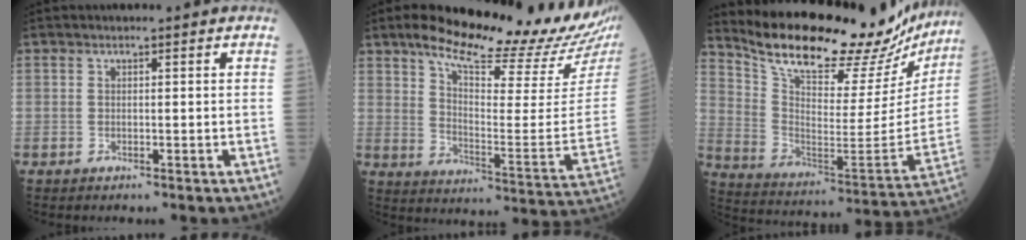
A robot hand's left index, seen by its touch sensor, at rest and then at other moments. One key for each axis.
{"total": 22.3, "fx": 18.7, "fy": 1.6, "fz": 12.1, "tx": -0.178, "ty": -0.058, "tz": 0.256}
{"total": 27.9, "fx": 24.5, "fy": 7.8, "fz": 10.8, "tx": -0.175, "ty": -0.048, "tz": 0.341}